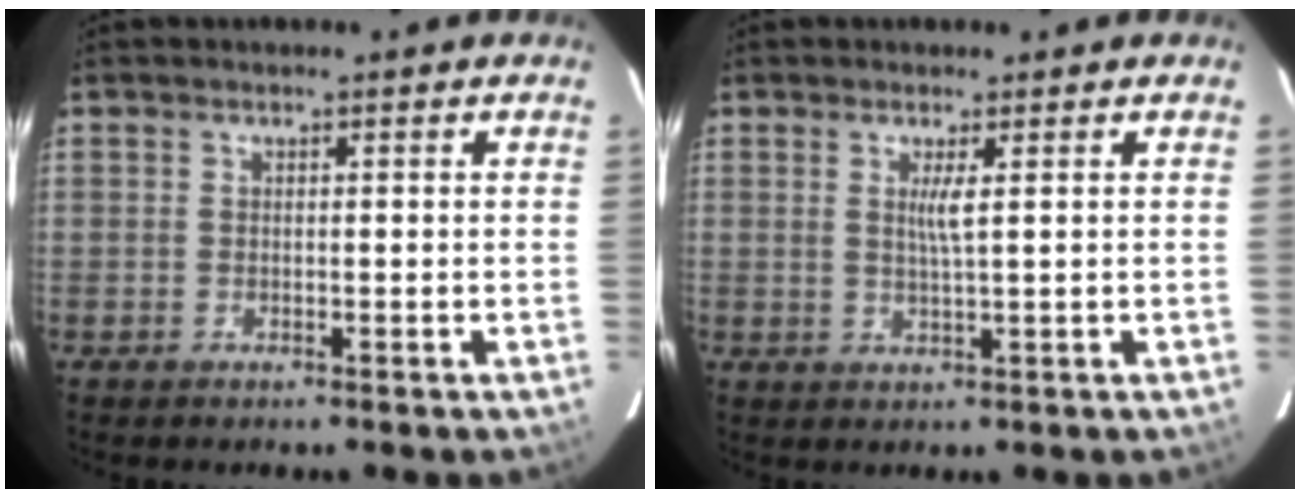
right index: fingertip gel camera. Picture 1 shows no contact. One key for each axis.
{"total": 2.4, "fx": 0.8, "fy": -0.4, "fz": 2.2, "tx": -0.039, "ty": -0.005, "tz": 0.014}